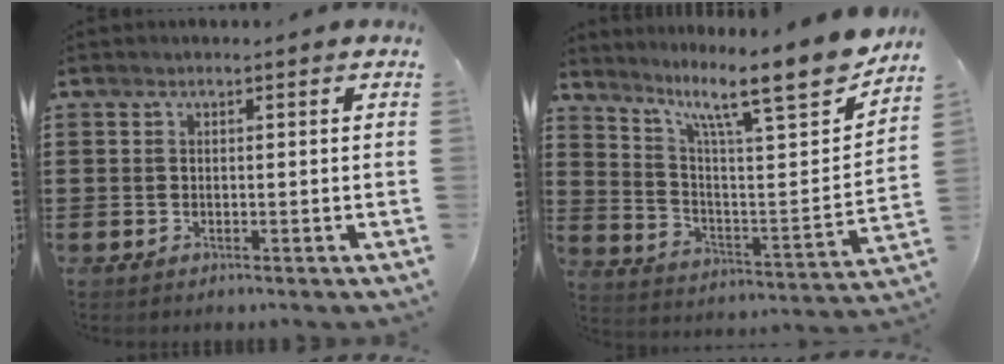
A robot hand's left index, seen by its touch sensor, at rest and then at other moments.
{"total": 12.3, "force": [9.6, 1.5, 7.6], "torque": [-0.136, -0.083, 0.145]}